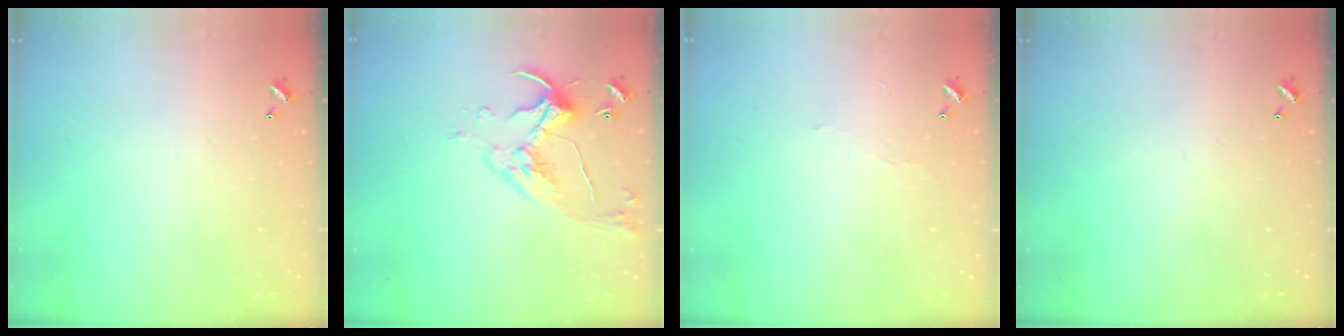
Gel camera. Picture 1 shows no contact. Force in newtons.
{"total": 7.0, "press": 6.9, "slide": 0.8}
{"total": 0.8, "press": 0.7, "slide": 0.4}
{"total": 0.0}